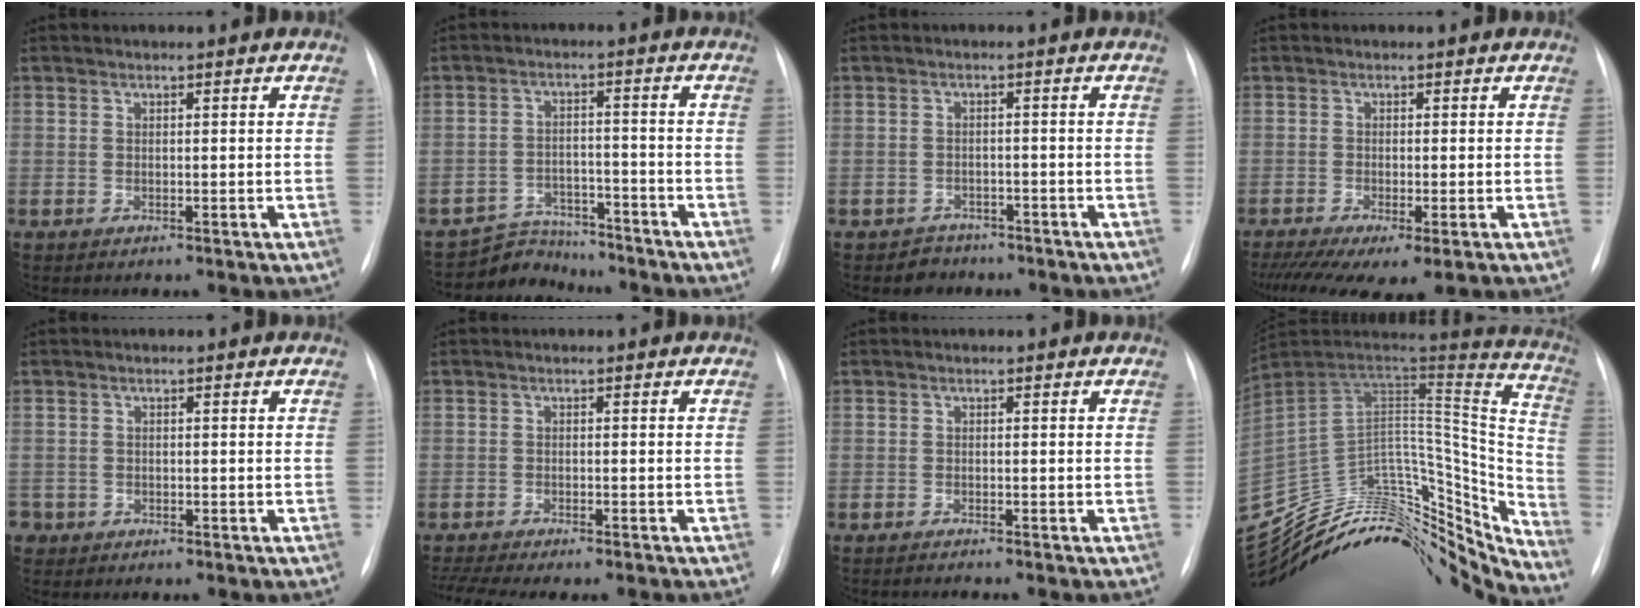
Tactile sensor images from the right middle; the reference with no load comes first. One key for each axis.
{"total": 6.1, "fx": -5.8, "fy": 1.6, "fz": -1.1, "tx": 0.018, "ty": 0.018, "tz": -0.097}
{"total": 2.8, "fx": -2.1, "fy": 1.8, "fz": -0.5, "tx": 0.004, "ty": 0.010, "tz": -0.034}
{"total": 8.8, "fx": -5.8, "fy": 2.1, "fz": 6.3, "tx": -0.106, "ty": -0.022, "tz": -0.094}
{"total": 1.8, "fx": -1.1, "fy": 1.4, "fz": 0.0, "tx": -0.001, "ty": 0.006, "tz": -0.022}
{"total": 9.0, "fx": -7.9, "fy": 1.1, "fz": 4.2, "tx": -0.065, "ty": 0.001, "tz": -0.116}
{"total": 2.0, "fx": -1.8, "fy": -0.3, "fz": 0.7, "tx": -0.009, "ty": -0.002, "tz": -0.026}
{"total": 34.4, "fx": -28.5, "fy": 14.1, "fz": 13.1, "tx": -0.215, "ty": 0.036, "tz": -0.414}